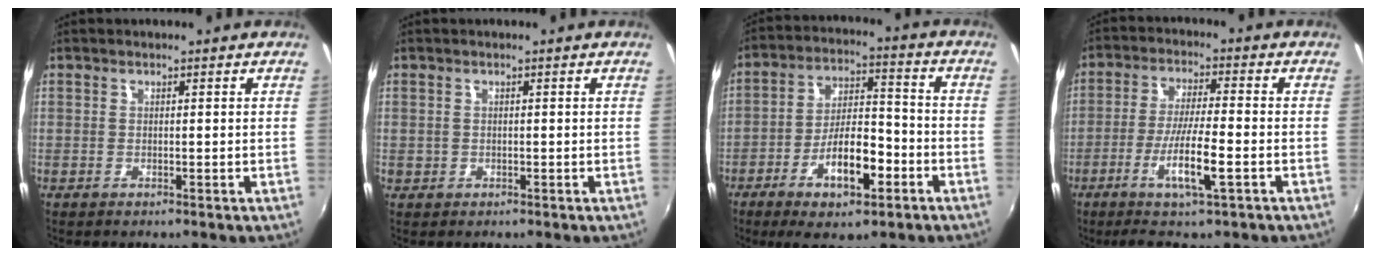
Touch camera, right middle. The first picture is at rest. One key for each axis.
{"total": 1.3, "fx": -0.2, "fy": 1.3, "fz": 0.3, "tx": -0.005, "ty": -0.003, "tz": -0.004}
{"total": 12.2, "fx": -5.9, "fy": 4.2, "fz": 9.8, "tx": -0.182, "ty": 0.007, "tz": -0.096}
{"total": 9.0, "fx": -4.0, "fy": 0.5, "fz": 8.0, "tx": -0.158, "ty": -0.011, "tz": -0.076}